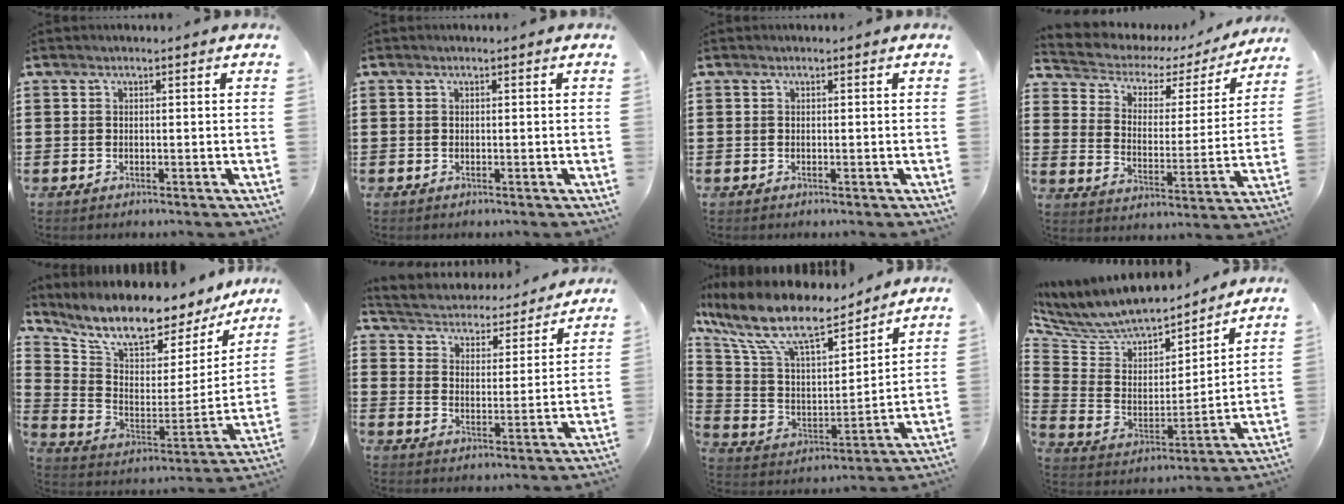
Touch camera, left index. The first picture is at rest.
{"total": 0.0}
{"total": 0.0}
{"total": 3.7, "force": [2.6, 2.3, 1.3], "torque": [-0.047, -0.018, 0.033]}
{"total": 9.8, "force": [8.3, 2.6, 4.5], "torque": [-0.106, -0.067, 0.137]}
{"total": 3.8, "force": [3.8, 0.3, 0.1], "torque": [-0.026, -0.034, 0.057]}
{"total": 12.7, "force": [9.7, 3.1, 7.6], "torque": [-0.191, -0.057, 0.166]}
{"total": 7.5, "force": [6.9, 2.4, 1.4], "torque": [-0.070, -0.054, 0.118]}